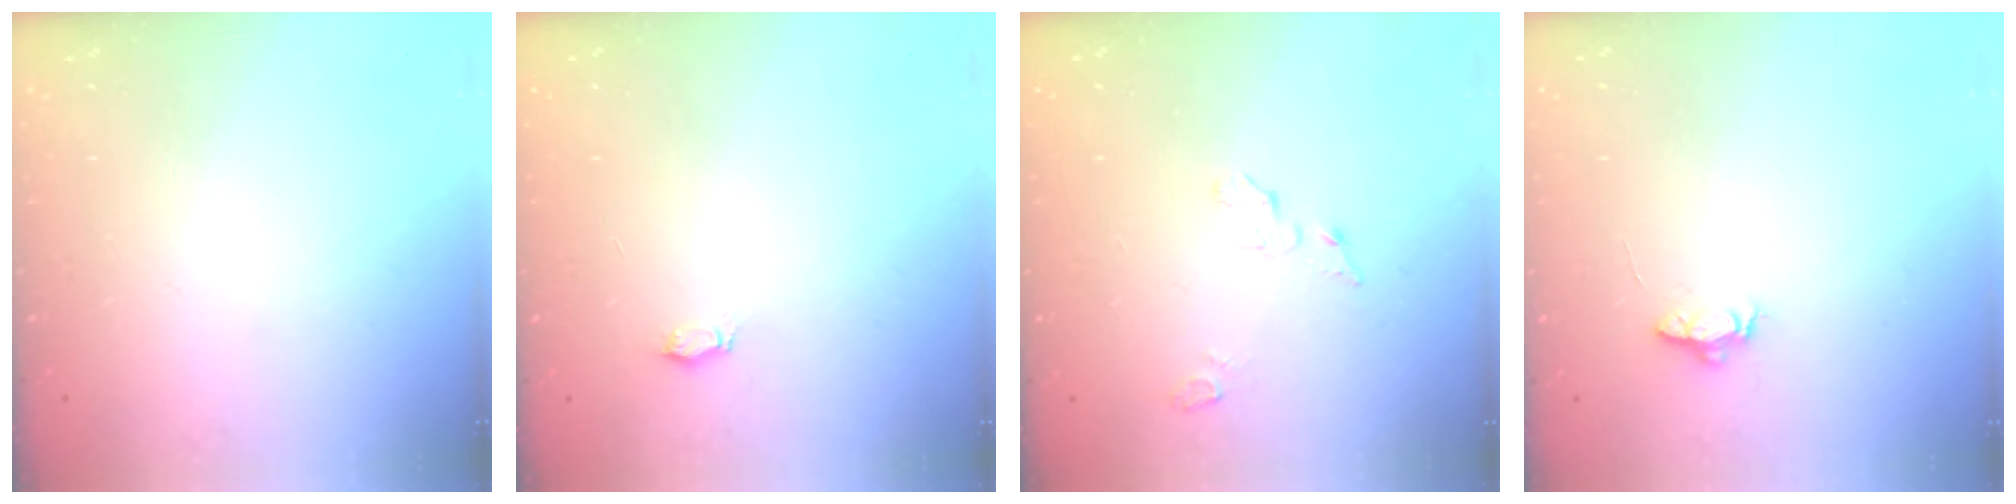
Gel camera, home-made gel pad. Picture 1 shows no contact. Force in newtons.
{"total": 2.7, "press": 2.7, "slide": 0.3}
{"total": 4.1, "press": 4.1, "slide": 0.4}
{"total": 4.7, "press": 4.7, "slide": 0.4}